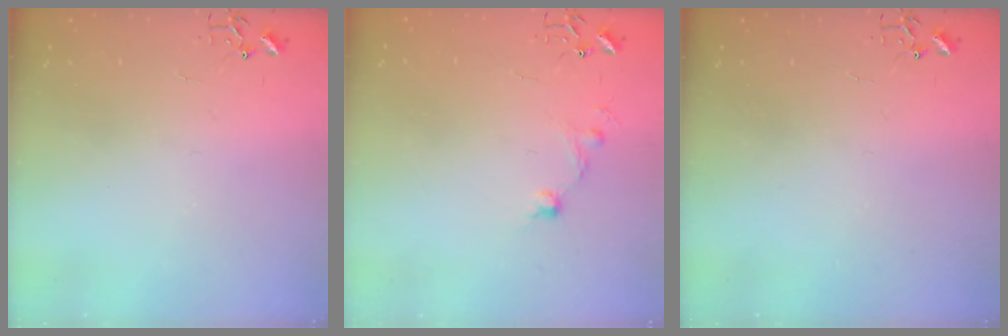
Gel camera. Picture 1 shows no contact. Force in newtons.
{"total": 9.6, "press": 9.6, "slide": 0.8}
{"total": 0.0}